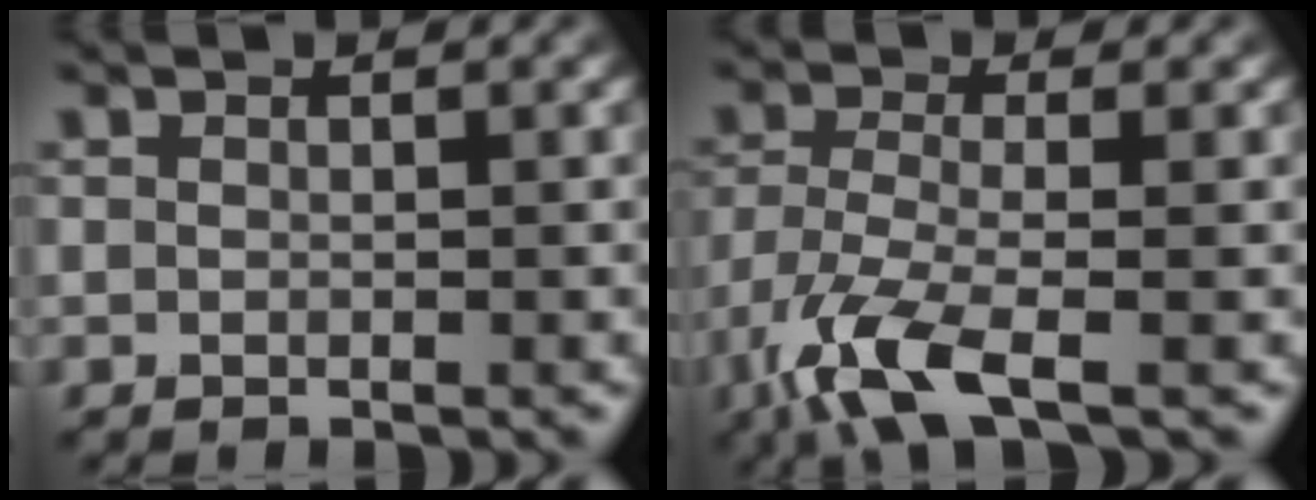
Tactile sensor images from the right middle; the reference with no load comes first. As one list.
[{"total": 6.2, "force": [-3.7, 1.8, 4.7], "torque": [-0.106, -0.012, -0.082]}]